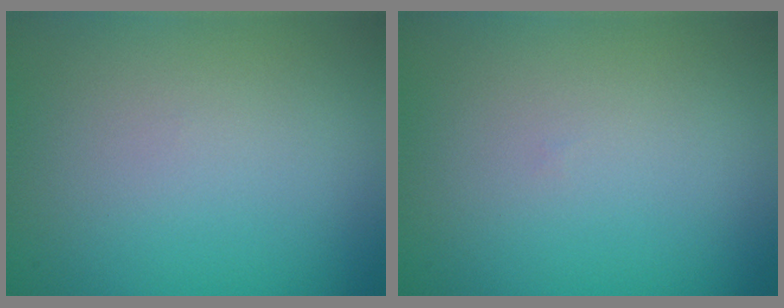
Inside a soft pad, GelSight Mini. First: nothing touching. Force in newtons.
{"total": 0.0}